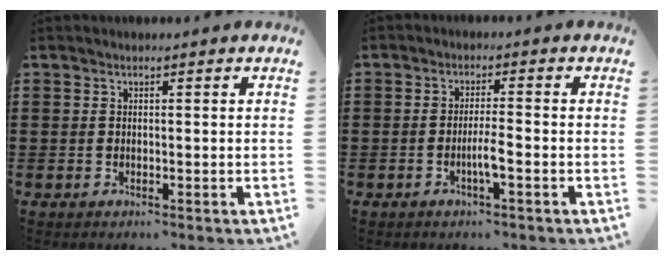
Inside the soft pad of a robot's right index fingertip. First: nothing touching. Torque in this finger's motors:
{"motor_torque": [0.49, 0.03, 0.06, 0.05]}